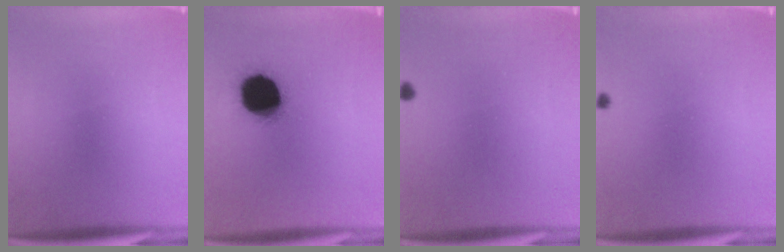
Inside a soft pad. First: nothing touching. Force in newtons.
{"total": 18.5}
{"total": 0.7}
{"total": 0.5}